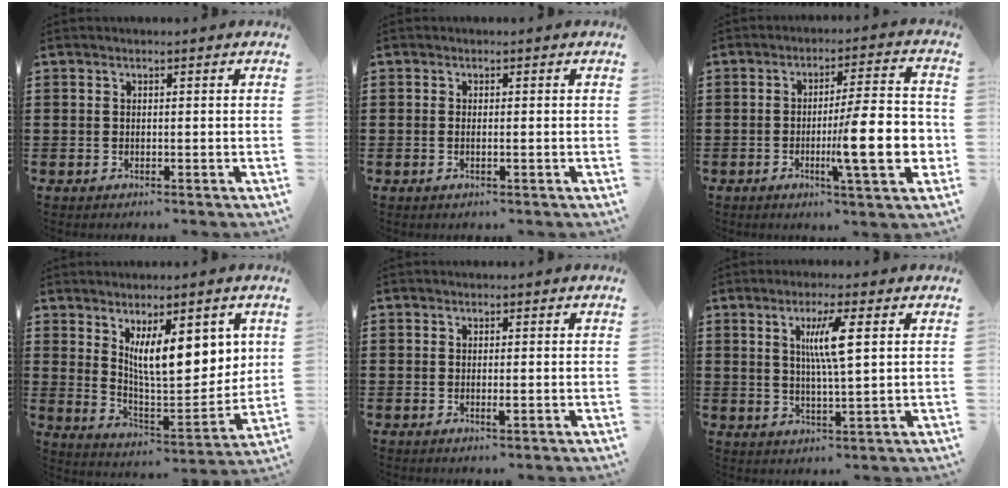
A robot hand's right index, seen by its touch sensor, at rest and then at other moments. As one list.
[{"total": 0.7, "force": [-0.3, 0.0, 0.7], "torque": [-0.012, -0.004, -0.005]}, {"total": 13.7, "force": [-2.7, 2.5, 13.2], "torque": [-0.190, -0.014, -0.049]}, {"total": 11.0, "force": [4.4, 3.9, 9.3], "torque": [-0.153, -0.017, 0.074]}, {"total": 1.3, "force": [-0.3, 0.1, 1.3], "torque": [-0.031, -0.006, -0.007]}, {"total": 6.2, "force": [1.7, 0.3, 5.9], "torque": [-0.118, -0.001, 0.024]}]